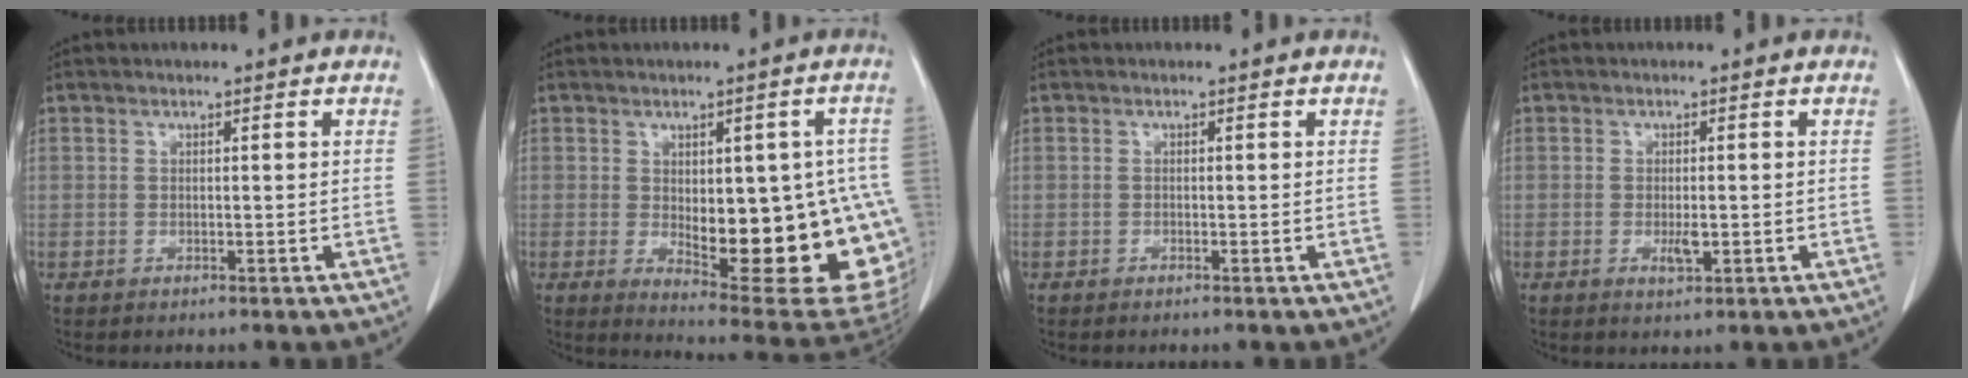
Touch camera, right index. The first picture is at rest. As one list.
[{"total": 20.3, "force": [-2.8, 6.8, 19.0], "torque": [-0.170, 0.014, -0.002]}, {"total": 0.0}, {"total": 2.1, "force": [-0.4, 0.7, 2.0], "torque": [-0.036, -0.001, -0.001]}]